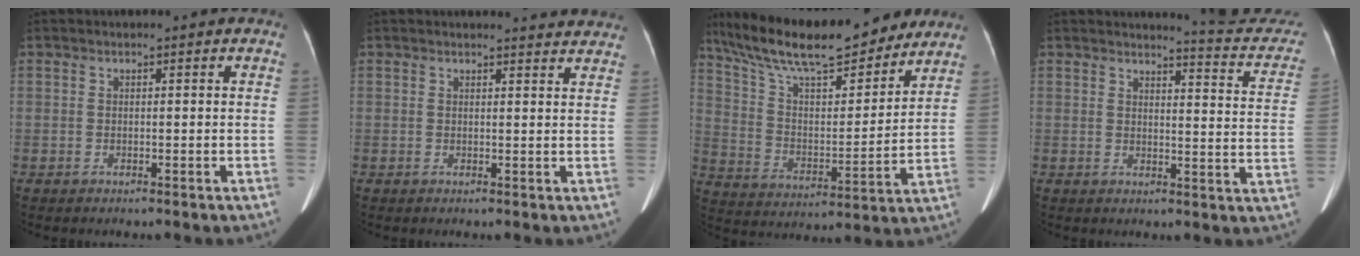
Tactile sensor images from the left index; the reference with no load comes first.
{"total": 5.3, "force": [5.3, 0.5, 0.7], "torque": [-0.007, -0.004, 0.040]}
{"total": 22.7, "force": [18.9, 5.1, 11.4], "torque": [-0.200, 0.015, 0.305]}
{"total": 11.2, "force": [11.1, 0.1, 0.6], "torque": [0.007, -0.081, 0.105]}